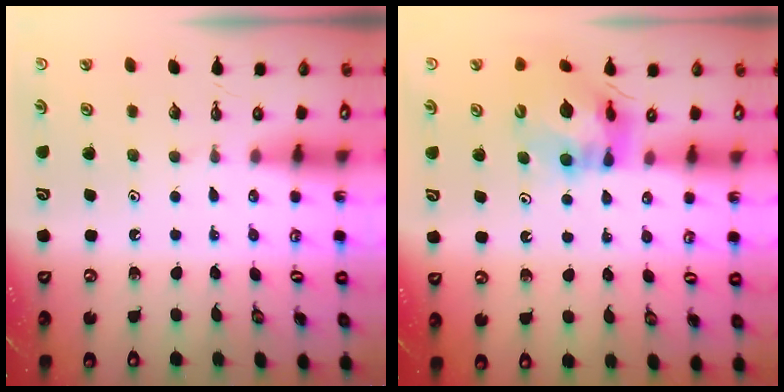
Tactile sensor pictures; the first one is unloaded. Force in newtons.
{"total": 12.1, "press": 12.0, "slide": 1.4}